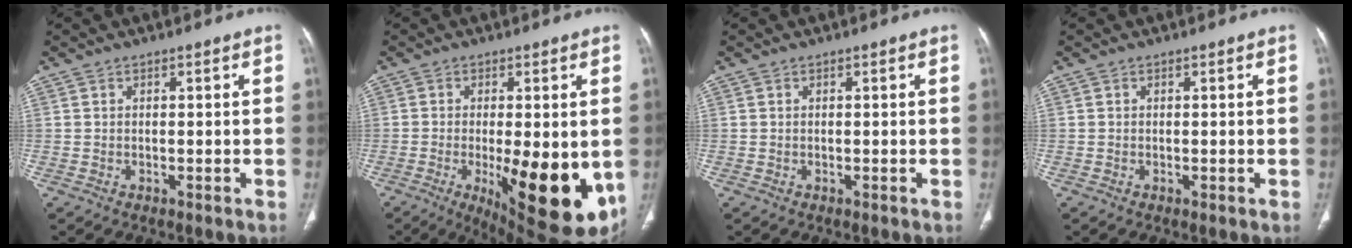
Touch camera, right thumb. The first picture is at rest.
{"total": 18.6, "force": [-4.3, 6.4, 16.9], "torque": [-0.194, -0.026, -0.037]}
{"total": 0.0}
{"total": 0.0}